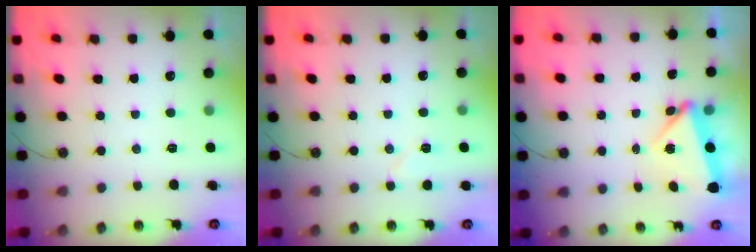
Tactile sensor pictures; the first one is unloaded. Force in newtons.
{"total": 5.1, "press": 4.8, "slide": 1.6}
{"total": 5.9, "press": 5.6, "slide": 1.8}